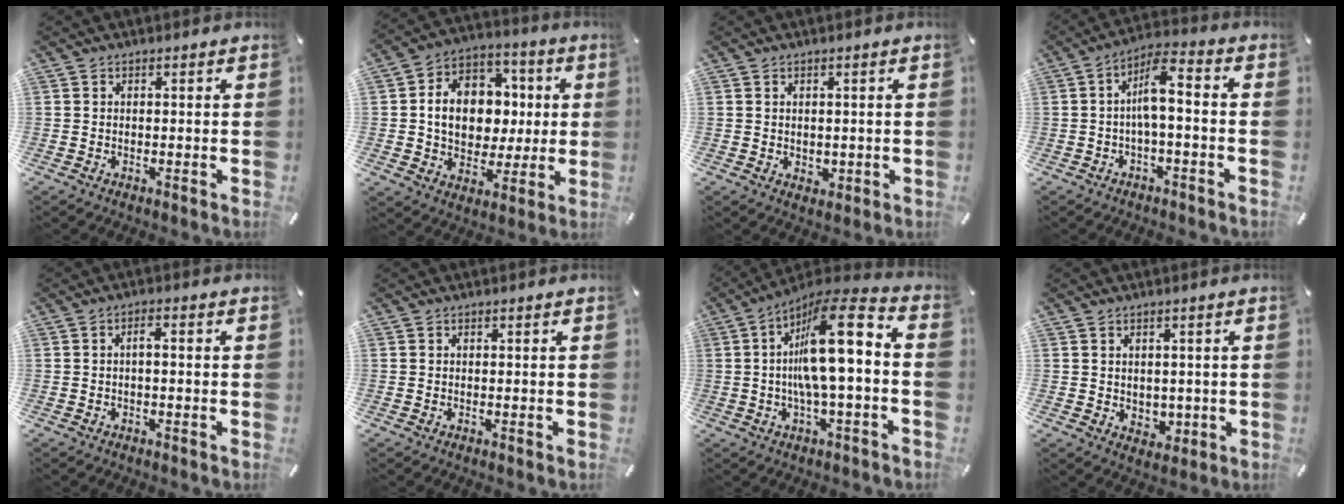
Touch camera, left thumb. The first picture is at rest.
{"total": 13.4, "force": [0.0, 11.4, 7.2], "torque": [-0.136, 0.007, 0.008]}
{"total": 1.6, "force": [0.6, 1.5, 0.2], "torque": [0.002, 0.001, 0.008]}
{"total": 7.6, "force": [-0.7, 2.3, 7.1], "torque": [-0.135, 0.010, -0.013]}
{"total": 2.2, "force": [-0.4, 0.6, 2.1], "torque": [-0.040, 0.007, -0.009]}
{"total": 0.0}
{"total": 17.0, "force": [1.3, 4.1, 16.4], "torque": [-0.265, -0.022, 0.013]}
{"total": 3.0, "force": [0.8, 2.9, 0.6], "torque": [0.010, -0.005, 0.011]}